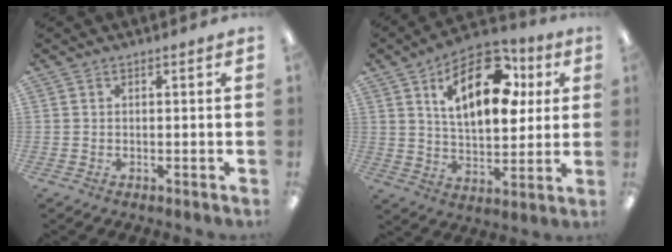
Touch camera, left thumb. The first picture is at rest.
{"total": 19.3, "force": [8.4, 10.0, 14.2], "torque": [-0.209, -0.016, 0.137]}